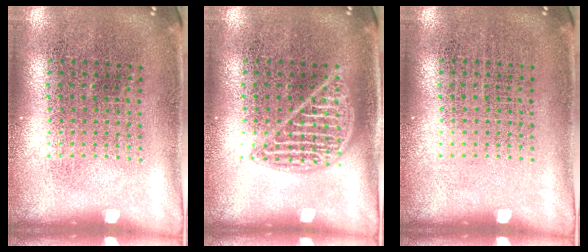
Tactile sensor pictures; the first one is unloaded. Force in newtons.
{"total": 2.3, "press": 2.3, "slide": 0.3}
{"total": 0.0}